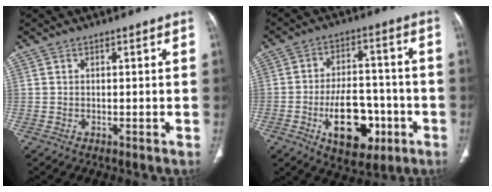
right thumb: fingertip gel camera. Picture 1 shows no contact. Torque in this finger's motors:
{"motor_torque": [2.18, 0.36, 1.83, -0.95, 0.66]}